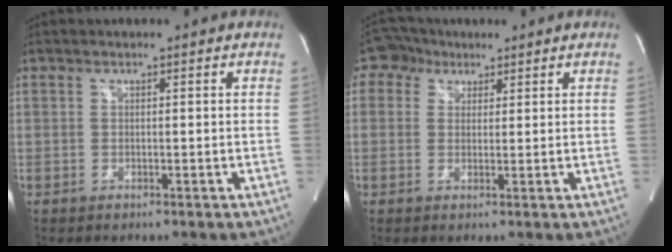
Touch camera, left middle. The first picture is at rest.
{"total": 4.6, "force": [2.4, 3.8, 1.0], "torque": [-0.027, 0.024, 0.044]}